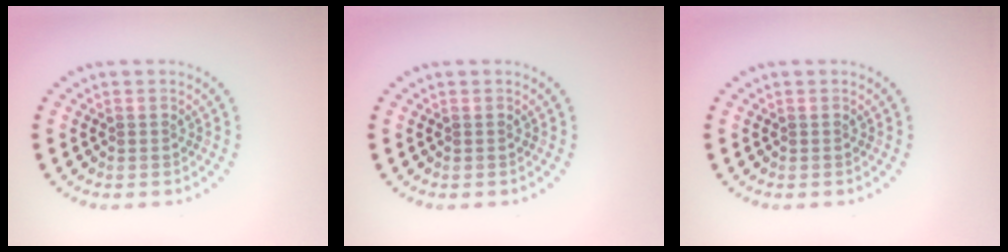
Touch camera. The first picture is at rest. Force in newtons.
{"total": 0.0}
{"total": 0.0}